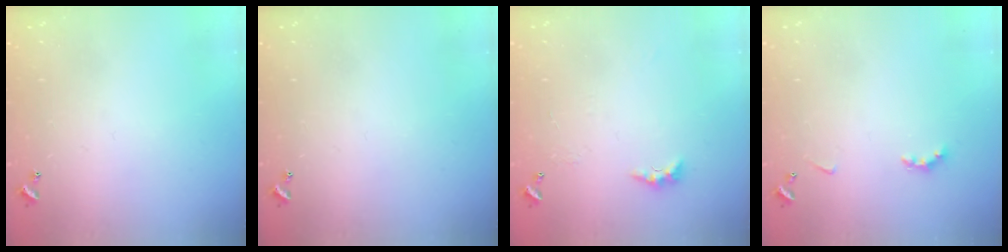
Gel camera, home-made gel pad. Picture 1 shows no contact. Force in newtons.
{"total": 0.0}
{"total": 3.0, "press": 2.9, "slide": 0.7}
{"total": 2.9, "press": 2.8, "slide": 0.6}